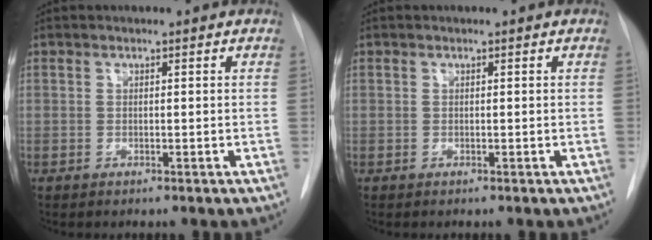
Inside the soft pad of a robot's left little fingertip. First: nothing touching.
{"total": 0.0}